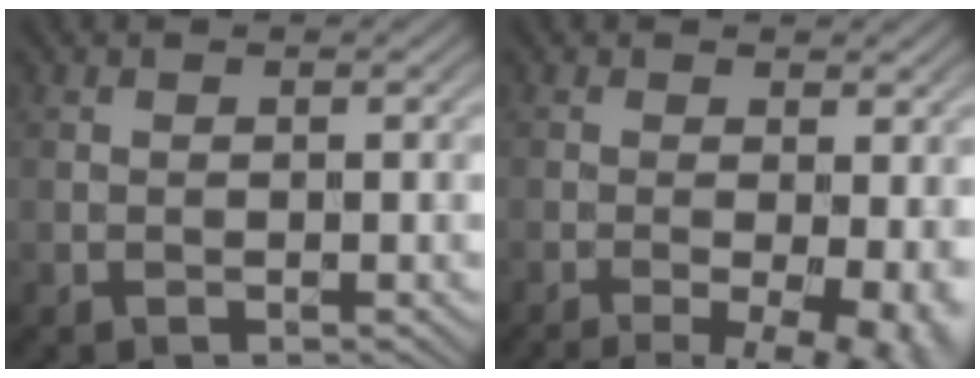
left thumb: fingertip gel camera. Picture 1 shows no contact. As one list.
[{"total": 8.4, "force": [-2.9, 2.5, 7.5], "torque": [-0.103, -0.006, -0.035]}]